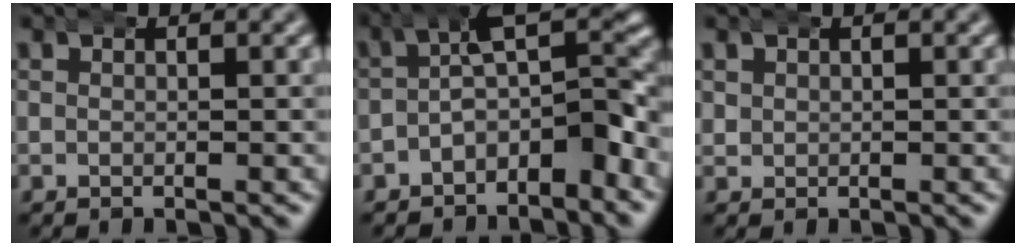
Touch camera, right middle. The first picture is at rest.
{"total": 7.1, "force": [-1.4, 3.6, 6.0], "torque": [-0.063, 0.004, -0.029]}
{"total": 1.1, "force": [0.5, 0.9, 0.3], "torque": [-0.014, -0.002, 0.017]}